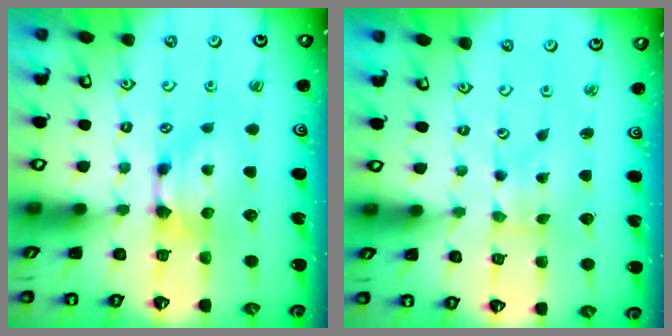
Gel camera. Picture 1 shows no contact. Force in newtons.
{"total": 5.0, "press": 4.9, "slide": 0.7}